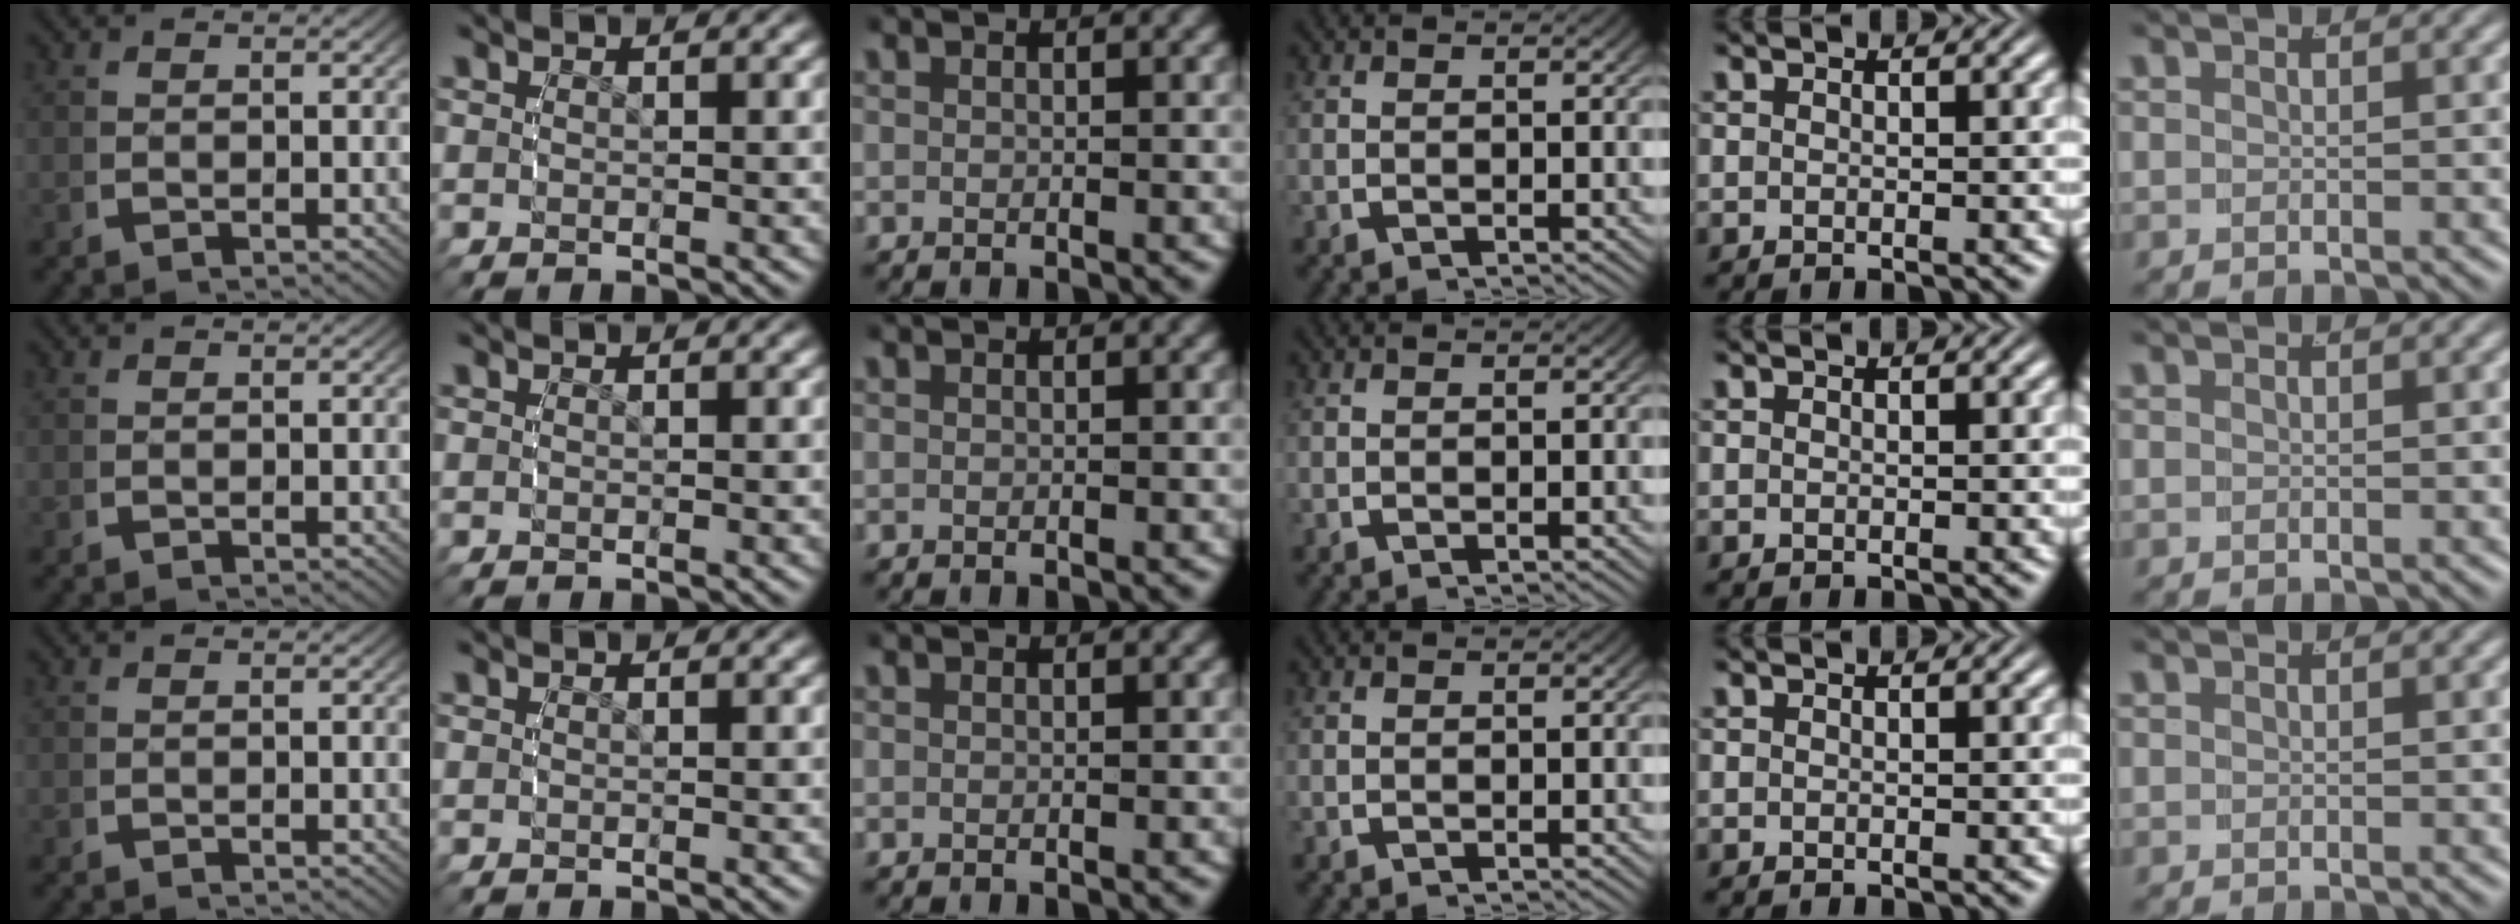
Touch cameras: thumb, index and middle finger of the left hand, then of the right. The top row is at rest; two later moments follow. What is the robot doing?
{"motion": "reach", "object": "sponge"}